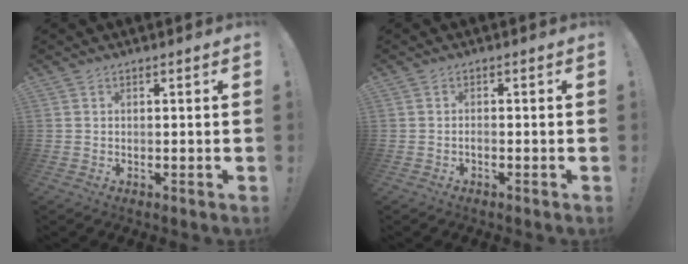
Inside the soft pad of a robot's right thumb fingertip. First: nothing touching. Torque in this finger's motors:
{"motor_torque": [-0.14, 0.02, 0.10, -0.22, -0.04]}